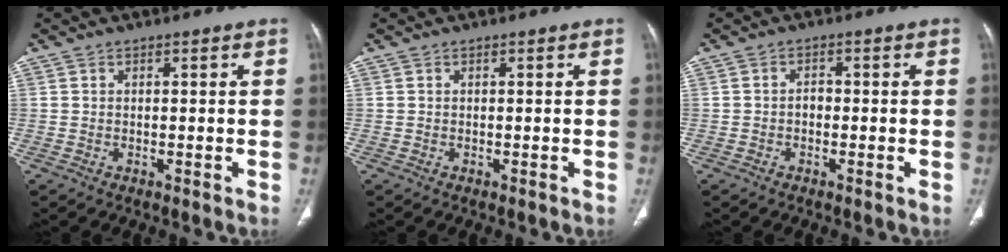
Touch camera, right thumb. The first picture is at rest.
{"total": 0.0}
{"total": 1.4, "force": [-0.5, 0.9, 0.9], "torque": [-0.008, 0.005, -0.011]}